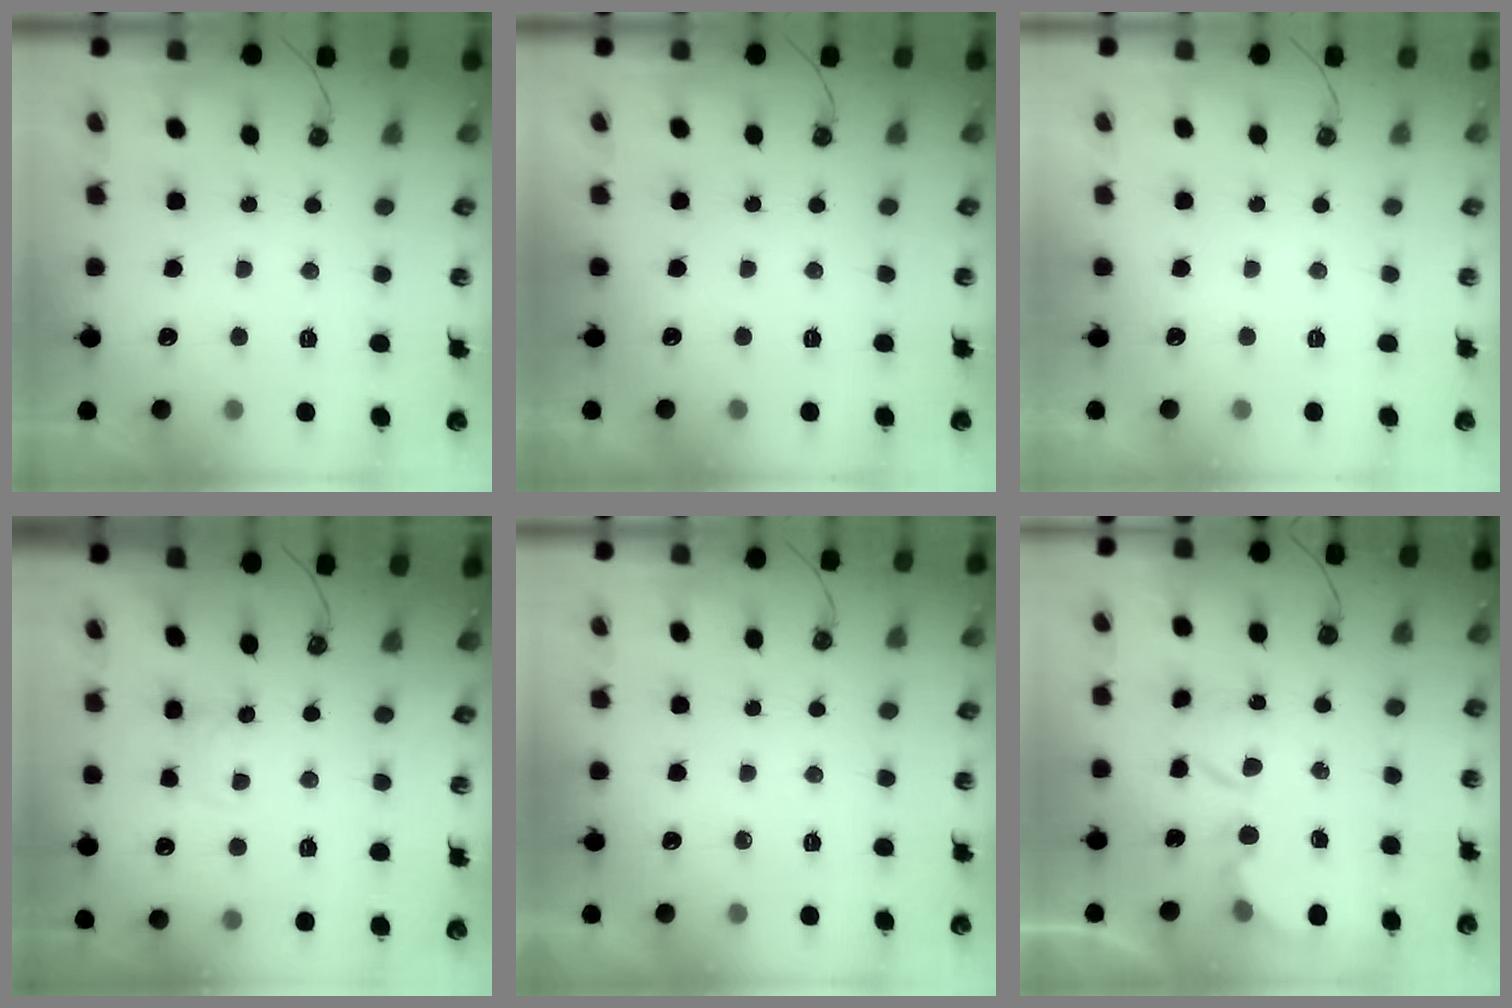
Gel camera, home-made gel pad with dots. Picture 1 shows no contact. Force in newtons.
{"total": 0.0}
{"total": 0.0}
{"total": 1.5, "press": 1.4, "slide": 0.2}
{"total": 0.0}
{"total": 6.3, "press": 6.3, "slide": 0.4}